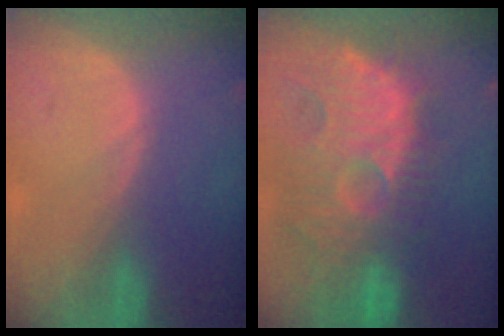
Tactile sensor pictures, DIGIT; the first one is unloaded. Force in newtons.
{"total": 13.8, "press": 12.3, "slide": 6.4}